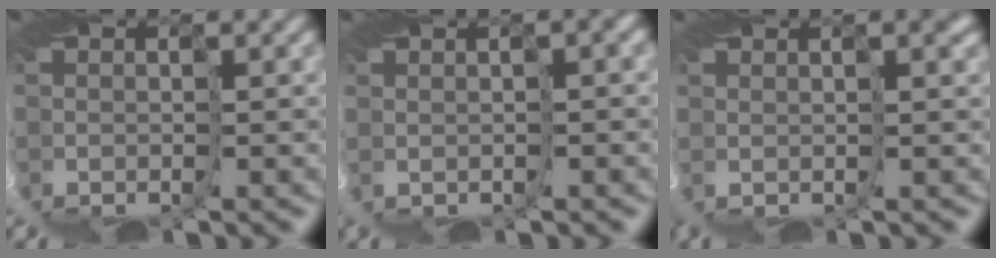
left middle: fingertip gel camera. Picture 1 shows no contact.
{"total": 4.6, "force": [0.6, 1.6, 4.3], "torque": [-0.066, 0.016, 0.037]}
{"total": 5.2, "force": [2.1, 0.5, 4.7], "torque": [-0.061, 0.009, 0.069]}